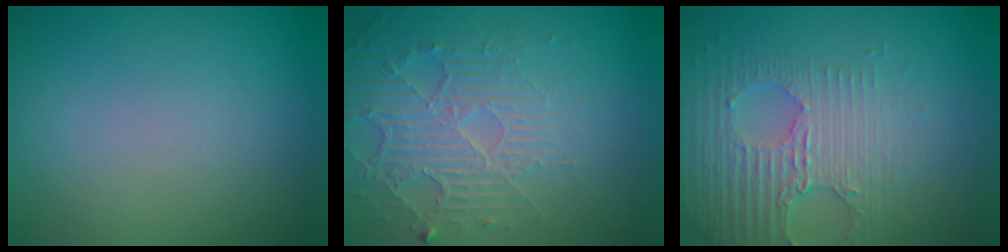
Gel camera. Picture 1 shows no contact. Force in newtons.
{"total": 5.7, "press": 3.4, "slide": 4.6}
{"total": 3.6, "press": 3.5, "slide": 0.8}